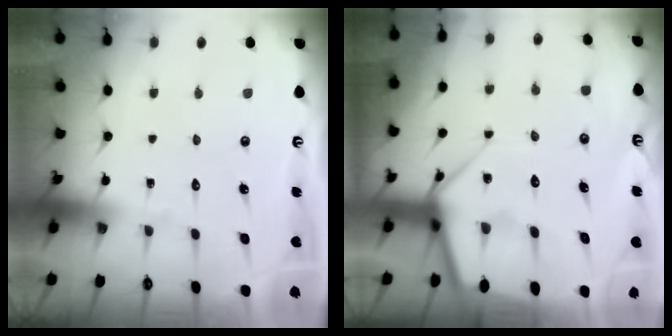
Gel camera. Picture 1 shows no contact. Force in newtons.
{"total": 12.5, "press": 12.4, "slide": 1.0}